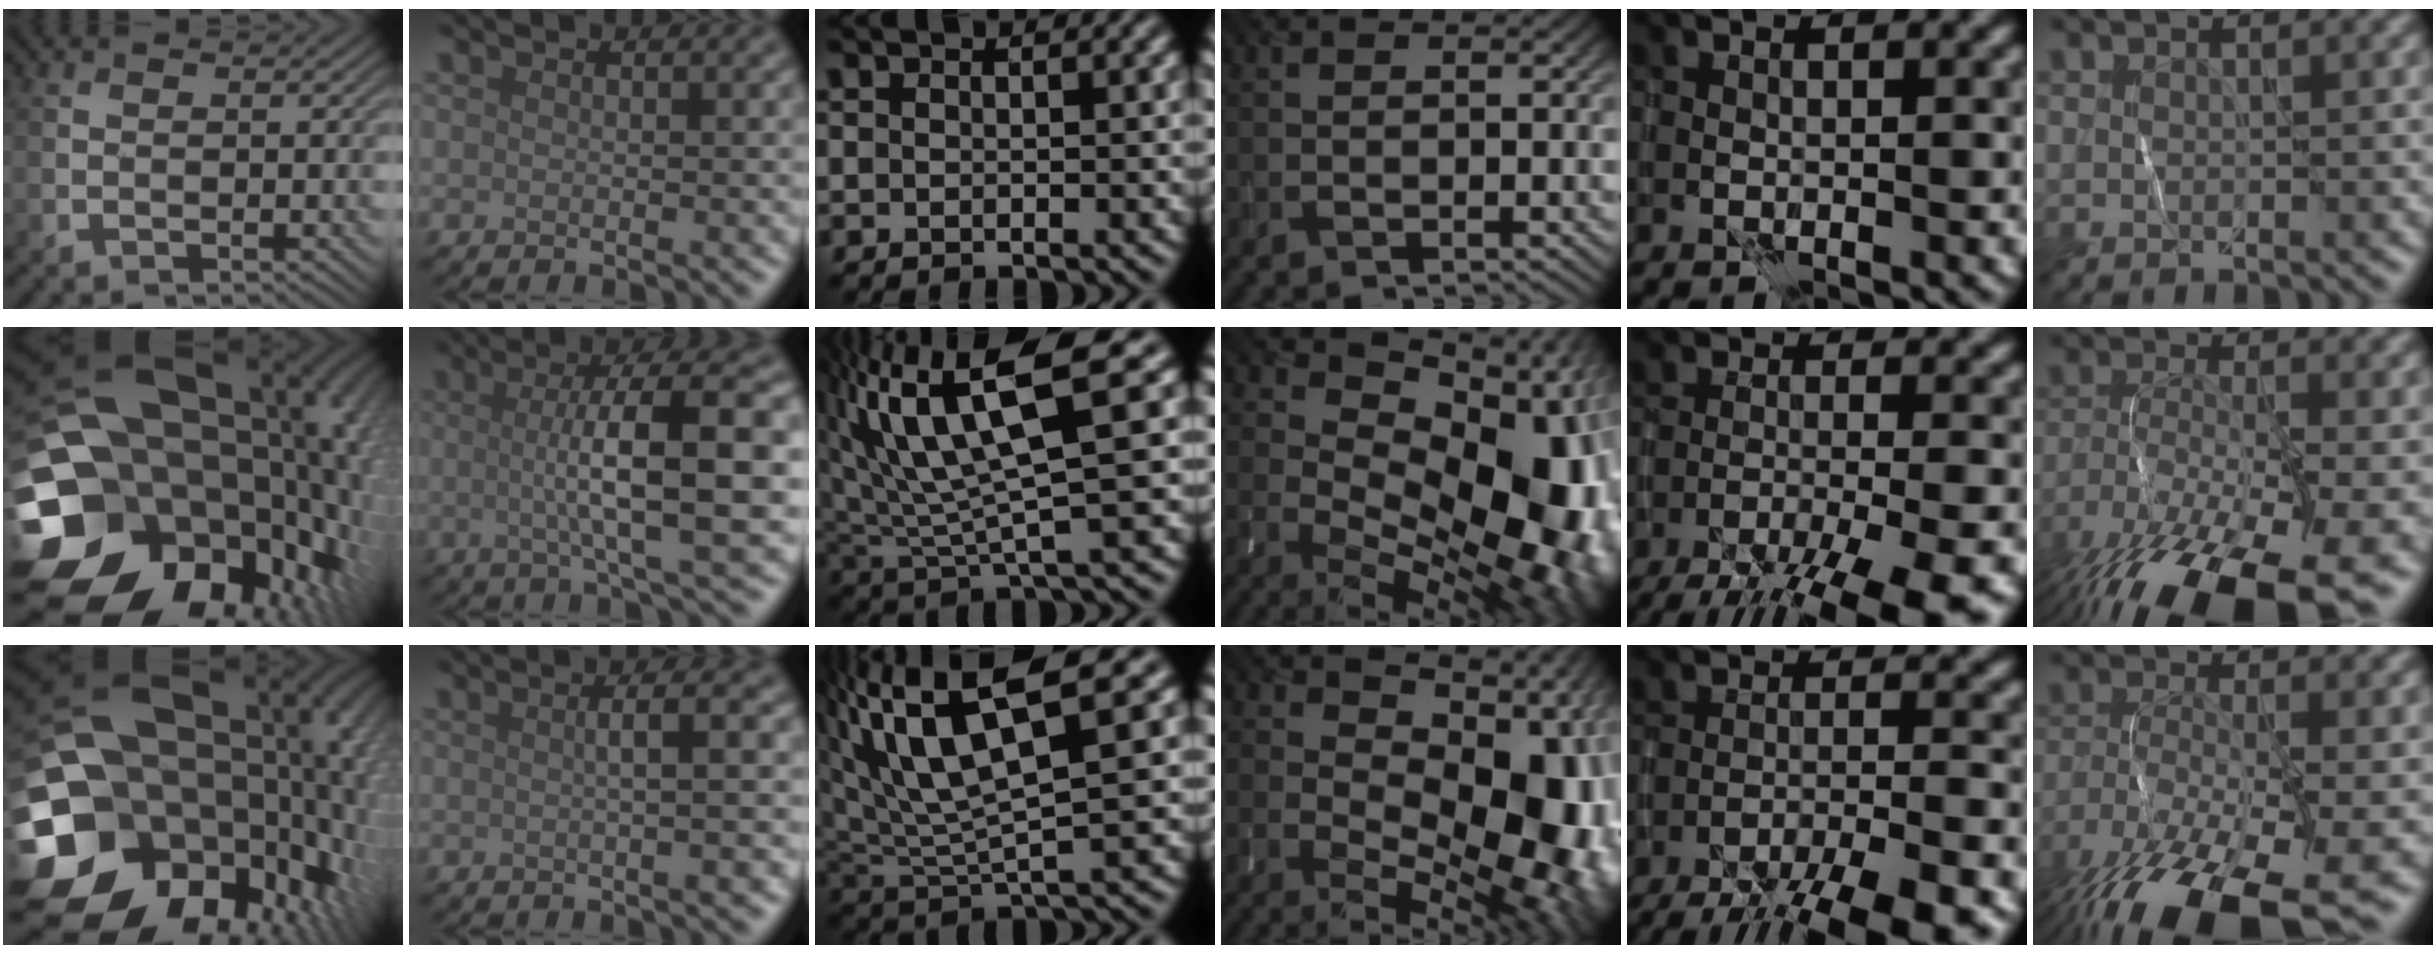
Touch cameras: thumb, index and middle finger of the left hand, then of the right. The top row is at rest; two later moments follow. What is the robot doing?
{"motion": "wrap", "object": "ribbon"}